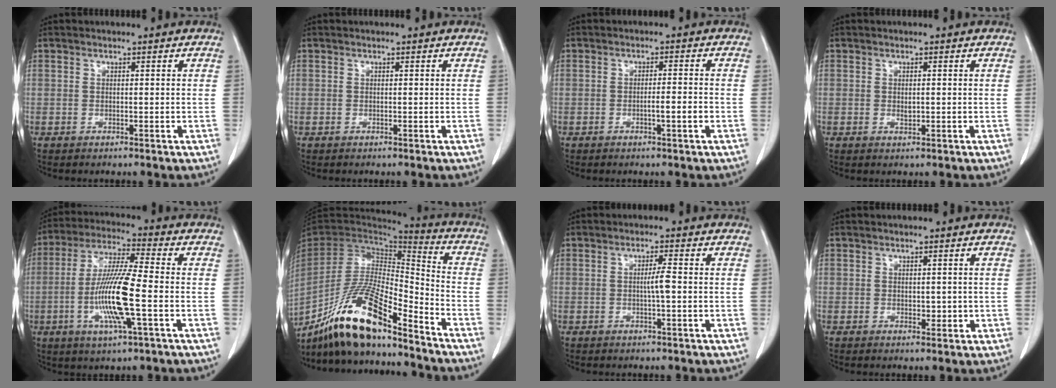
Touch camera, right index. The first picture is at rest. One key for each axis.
{"total": 0.0}
{"total": 2.8, "fx": -1.1, "fy": 0.0, "fz": 2.6, "tx": -0.040, "ty": 0.000, "tz": -0.019}
{"total": 0.9, "fx": -0.1, "fy": 0.5, "fz": 0.8, "tx": -0.014, "ty": -0.001, "tz": -0.001}
{"total": 12.9, "fx": -3.1, "fy": 0.6, "fz": 12.6, "tx": -0.251, "ty": -0.010, "tz": -0.065}
{"total": 18.3, "fx": -13.9, "fy": 2.8, "fz": 11.6, "tx": -0.230, "ty": -0.013, "tz": -0.255}
{"total": 2.4, "fx": -0.4, "fy": -0.1, "fz": 2.4, "tx": -0.040, "ty": 0.001, "tz": -0.007}
{"total": 1.6, "fx": -0.2, "fy": 1.1, "fz": 1.2, "tx": -0.010, "ty": -0.001, "tz": -0.001}